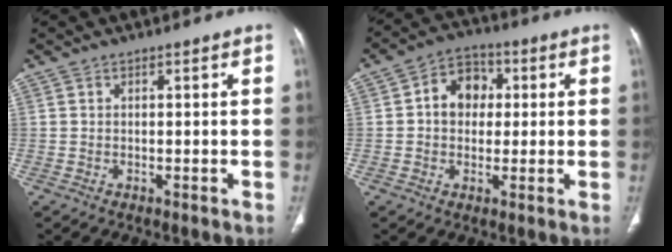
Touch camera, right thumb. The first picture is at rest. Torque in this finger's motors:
{"motor_torque": [0.33, 0.34, 0.49, -0.62, -0.02]}